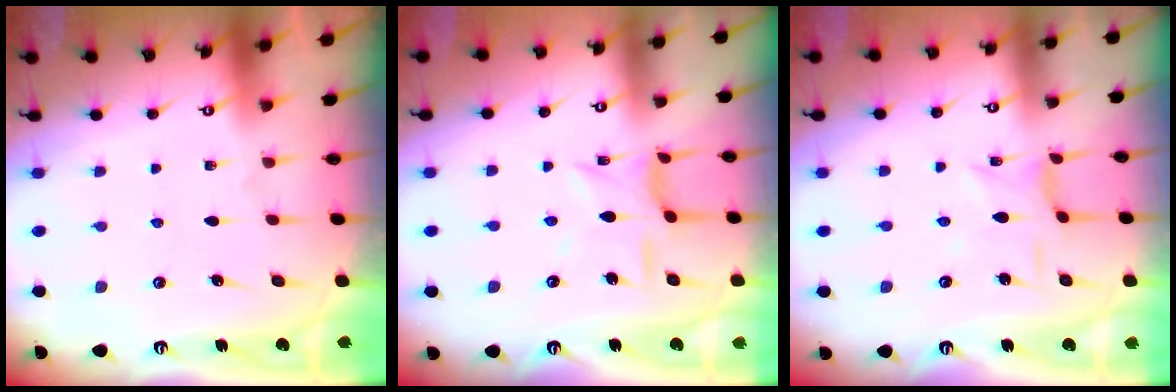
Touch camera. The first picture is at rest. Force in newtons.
{"total": 6.6, "press": 6.6, "slide": 0.3}
{"total": 2.0, "press": 2.0, "slide": 0.3}